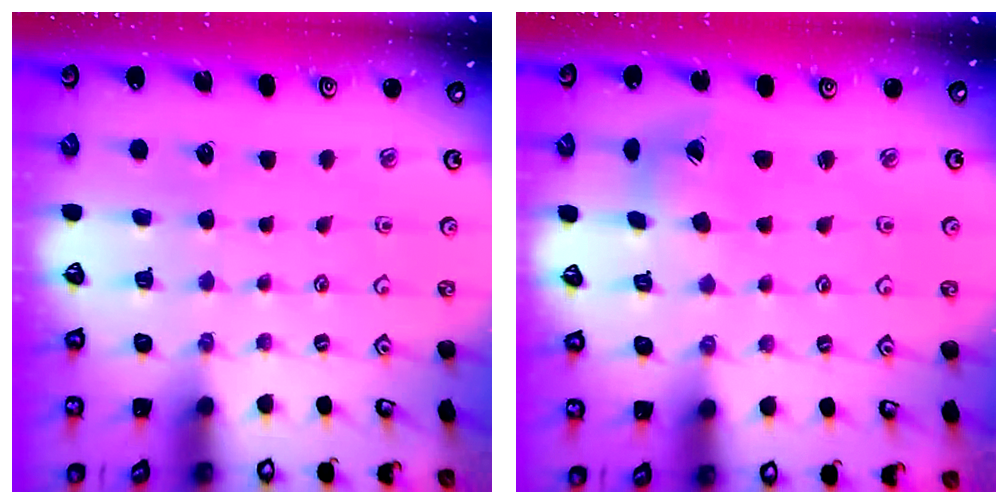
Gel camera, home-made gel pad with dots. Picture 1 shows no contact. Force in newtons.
{"total": 4.7, "press": 4.6, "slide": 0.4}